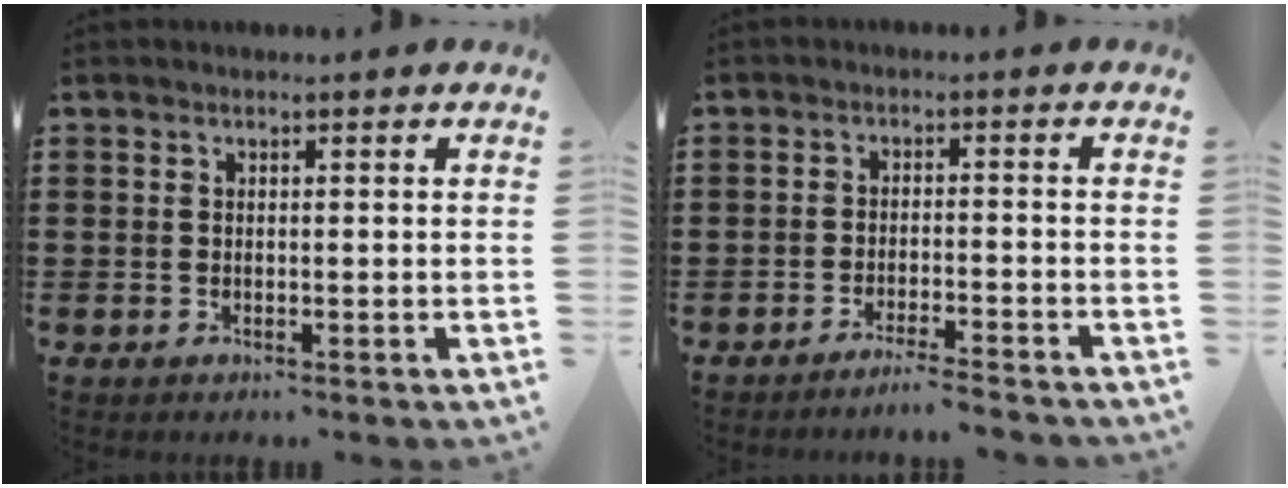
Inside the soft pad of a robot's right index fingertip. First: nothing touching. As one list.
[{"total": 3.0, "force": [-2.8, -0.6, 0.9], "torque": [-0.017, -0.005, -0.056]}]